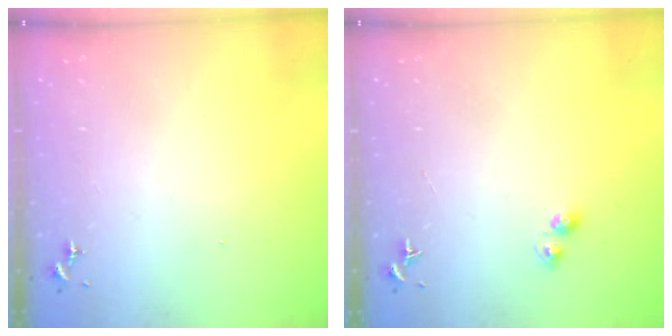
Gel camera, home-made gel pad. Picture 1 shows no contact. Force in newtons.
{"total": 3.5, "press": 3.5, "slide": 0.5}